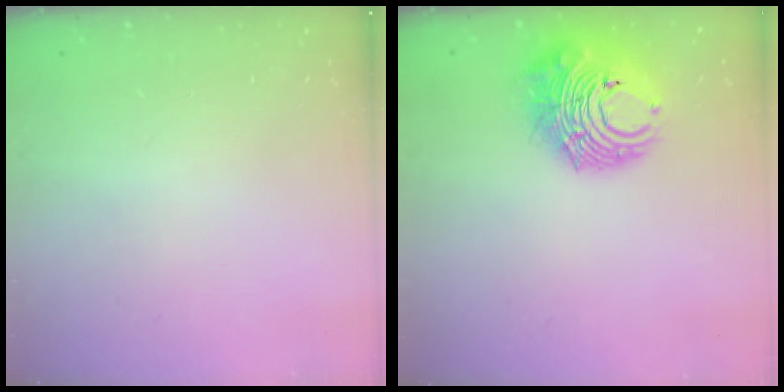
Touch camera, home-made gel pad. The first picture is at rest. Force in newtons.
{"total": 12.9, "press": 12.8, "slide": 1.6}